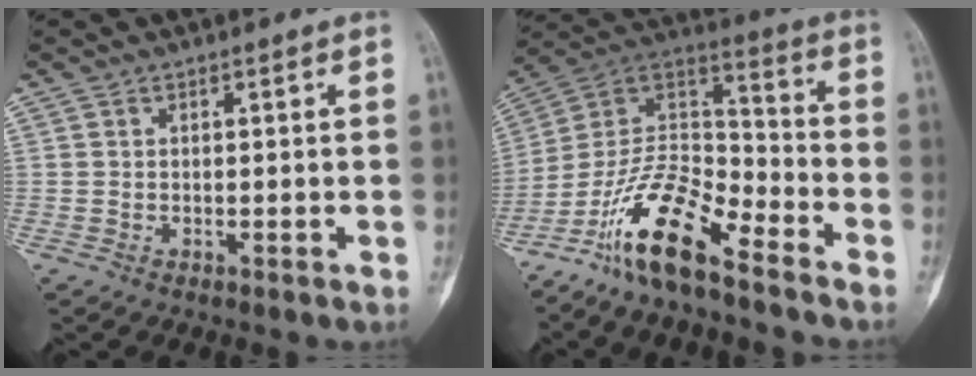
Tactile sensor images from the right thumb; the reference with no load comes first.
{"total": 16.1, "force": [-11.4, 4.8, 10.4], "torque": [-0.181, 0.087, -0.217]}